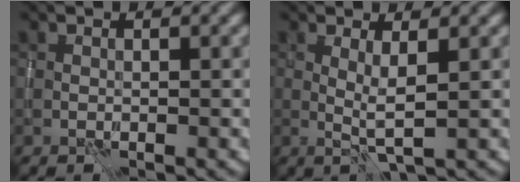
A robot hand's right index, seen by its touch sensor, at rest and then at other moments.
{"total": 2.1, "force": [0.5, 0.0, 2.0], "torque": [-0.040, -0.006, 0.009]}